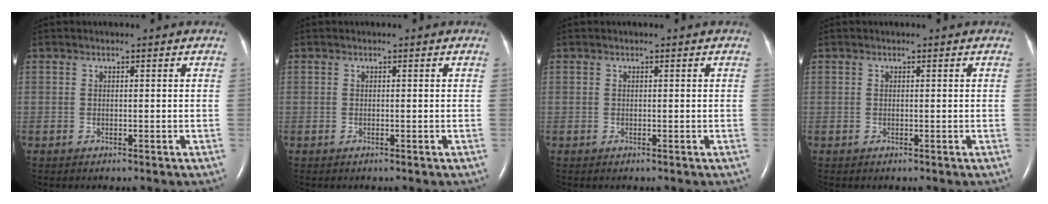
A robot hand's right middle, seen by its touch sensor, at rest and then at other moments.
{"total": 0.0}
{"total": 0.0}
{"total": 0.0}